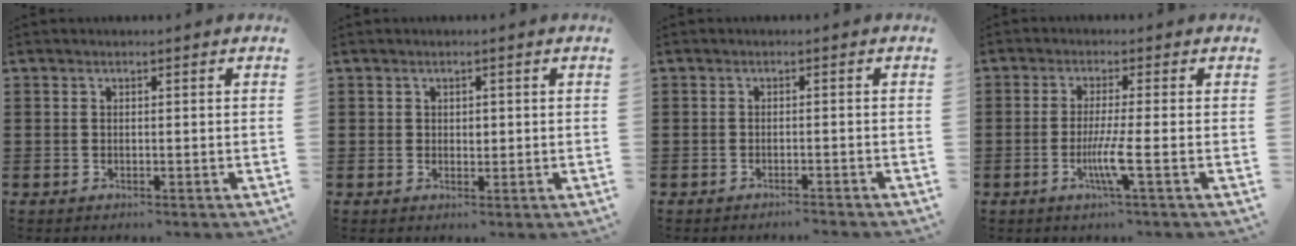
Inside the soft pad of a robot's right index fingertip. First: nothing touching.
{"total": 0.7, "force": [0.3, 0.4, 0.5], "torque": [-0.009, 0.001, 0.006]}
{"total": 1.0, "force": [-1.0, -0.2, 0.2], "torque": [-0.008, -0.002, -0.019]}
{"total": 5.0, "force": [-1.5, -0.3, 4.7], "torque": [-0.095, -0.020, -0.032]}